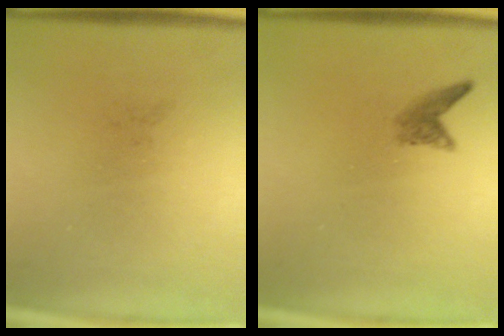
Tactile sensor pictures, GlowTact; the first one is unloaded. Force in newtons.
{"total": 1.5}